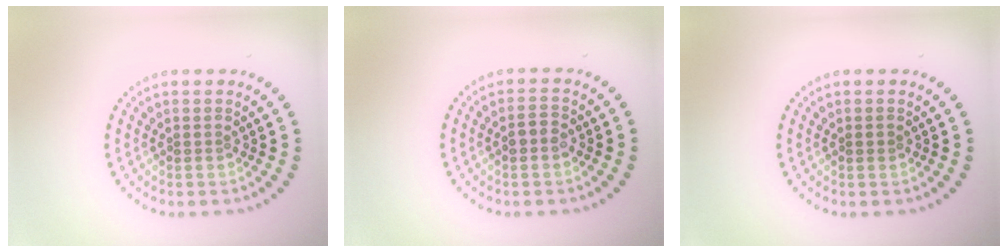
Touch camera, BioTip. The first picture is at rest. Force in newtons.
{"total": 1.6, "press": 1.6, "slide": 0.1}
{"total": 0.7, "press": 0.7, "slide": 0.2}